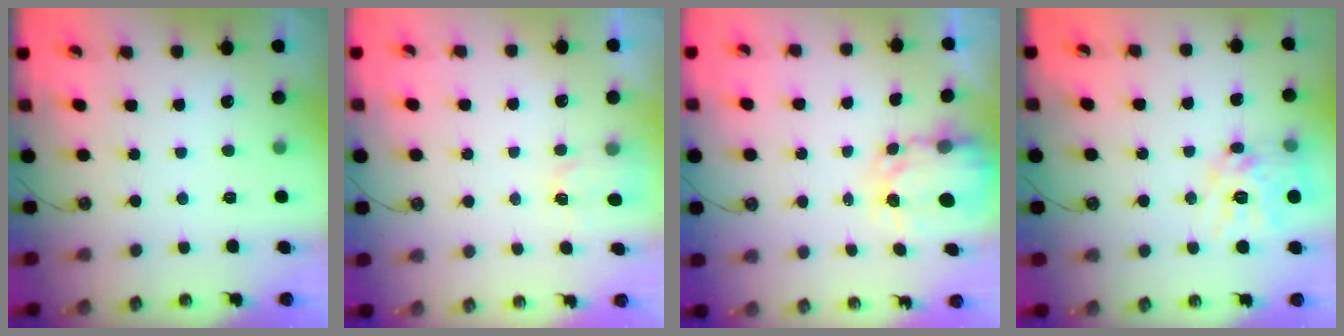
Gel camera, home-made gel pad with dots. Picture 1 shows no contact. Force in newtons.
{"total": 2.2, "press": 2.2, "slide": 0.4}
{"total": 3.9, "press": 3.9, "slide": 0.2}
{"total": 13.8, "press": 13.7, "slide": 1.2}